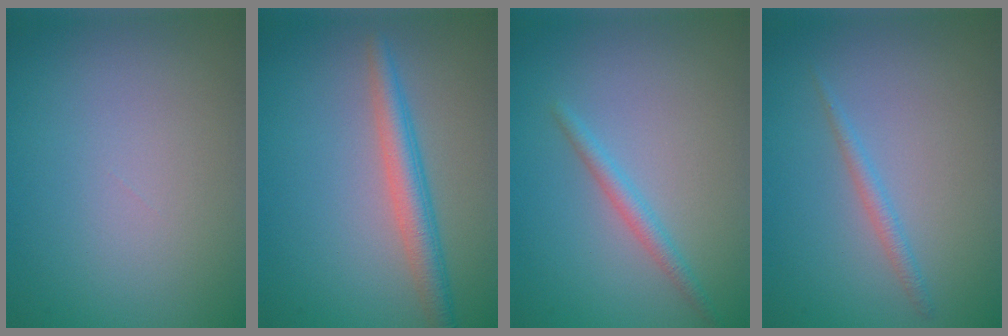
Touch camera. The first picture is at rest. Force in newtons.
{"total": 3.4, "press": 3.4, "slide": 0.0}
{"total": 1.7, "press": 1.7, "slide": 0.1}
{"total": 1.2, "press": 1.2, "slide": 0.0}